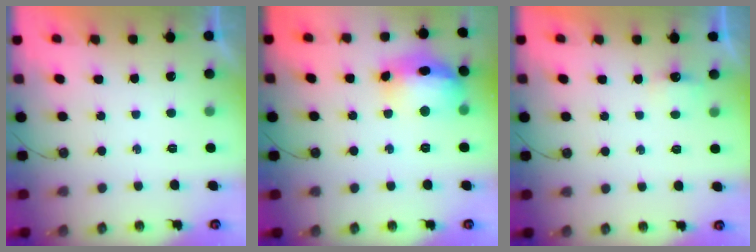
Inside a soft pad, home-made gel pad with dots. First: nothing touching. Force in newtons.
{"total": 17.4, "press": 17.3, "slide": 2.0}
{"total": 2.8, "press": 2.7, "slide": 0.4}